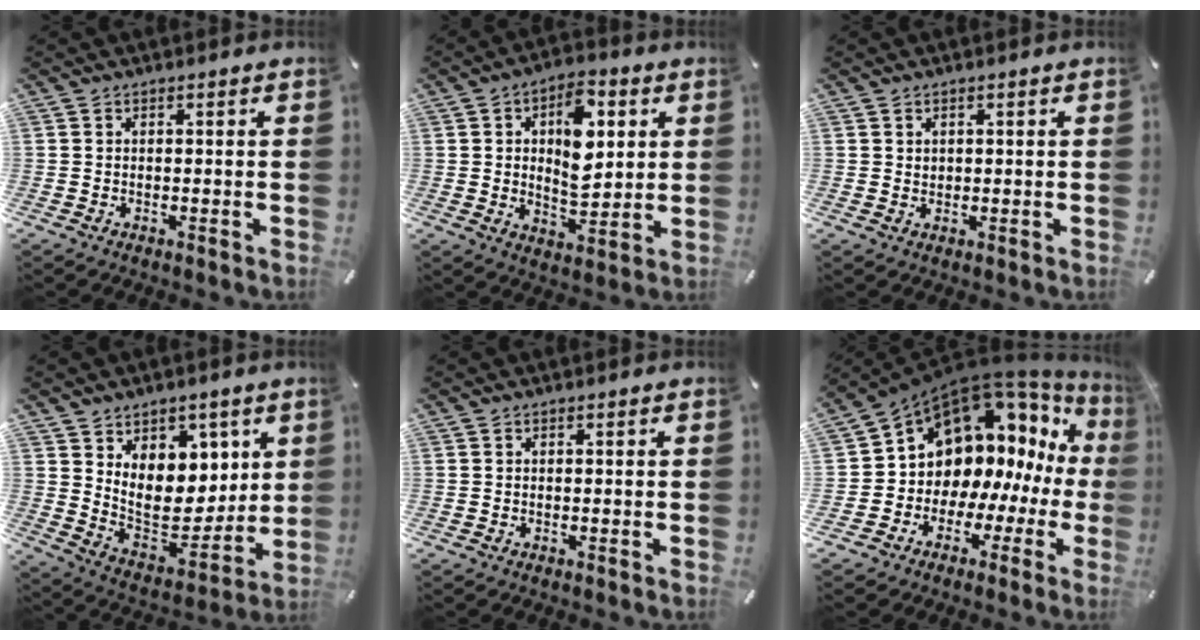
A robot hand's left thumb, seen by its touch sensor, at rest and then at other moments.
{"total": 12.5, "force": [3.0, 7.8, 9.3], "torque": [-0.118, -0.002, 0.050]}
{"total": 1.2, "force": [0.5, 1.0, 0.3], "torque": [-0.006, 0.003, 0.010]}
{"total": 11.8, "force": [4.8, 9.5, 5.0], "torque": [-0.065, -0.060, 0.099]}
{"total": 0.0}
{"total": 12.4, "force": [6.4, 9.2, 5.2], "torque": [-0.102, -0.084, 0.119]}